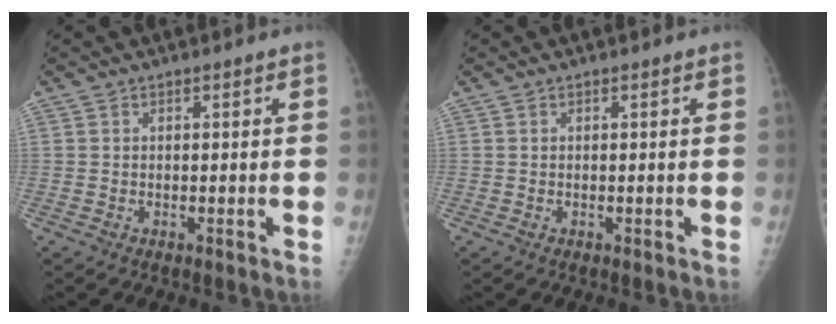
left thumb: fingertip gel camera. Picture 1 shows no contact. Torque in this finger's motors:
{"motor_torque": [0.10, 0.09, -0.12, -0.09, 0.06]}